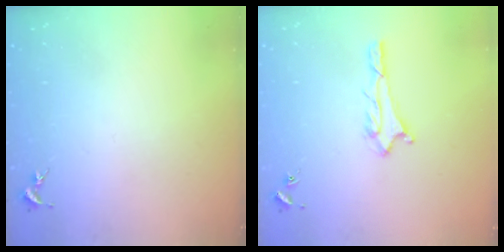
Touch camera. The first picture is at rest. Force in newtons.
{"total": 1.6, "press": 1.6, "slide": 0.1}